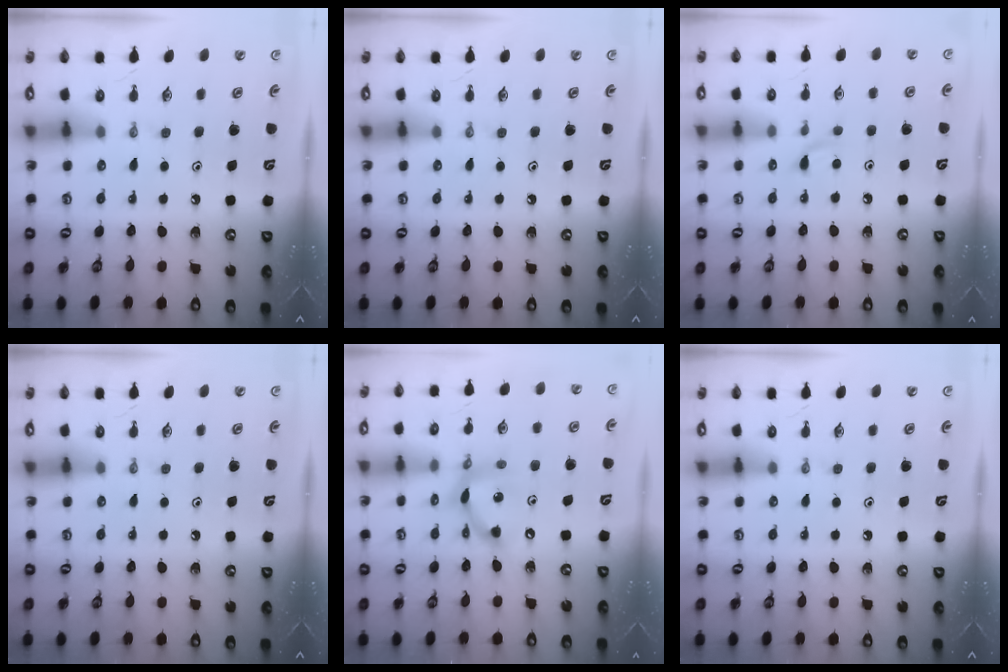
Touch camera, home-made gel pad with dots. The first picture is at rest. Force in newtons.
{"total": 0.0}
{"total": 3.9, "press": 3.8, "slide": 0.5}
{"total": 0.0}
{"total": 11.7, "press": 11.7, "slide": 0.6}
{"total": 0.0}